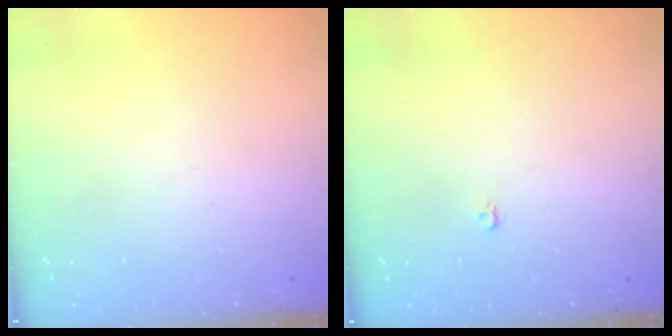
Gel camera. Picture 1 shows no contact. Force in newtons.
{"total": 2.6, "press": 2.6, "slide": 0.3}